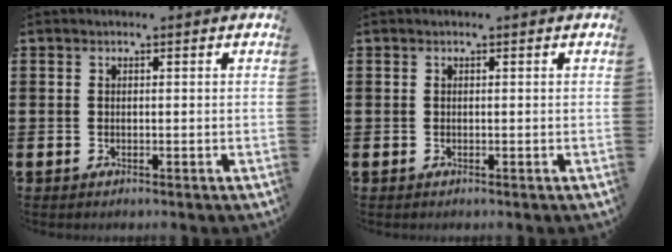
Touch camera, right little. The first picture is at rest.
{"total": 0.0}